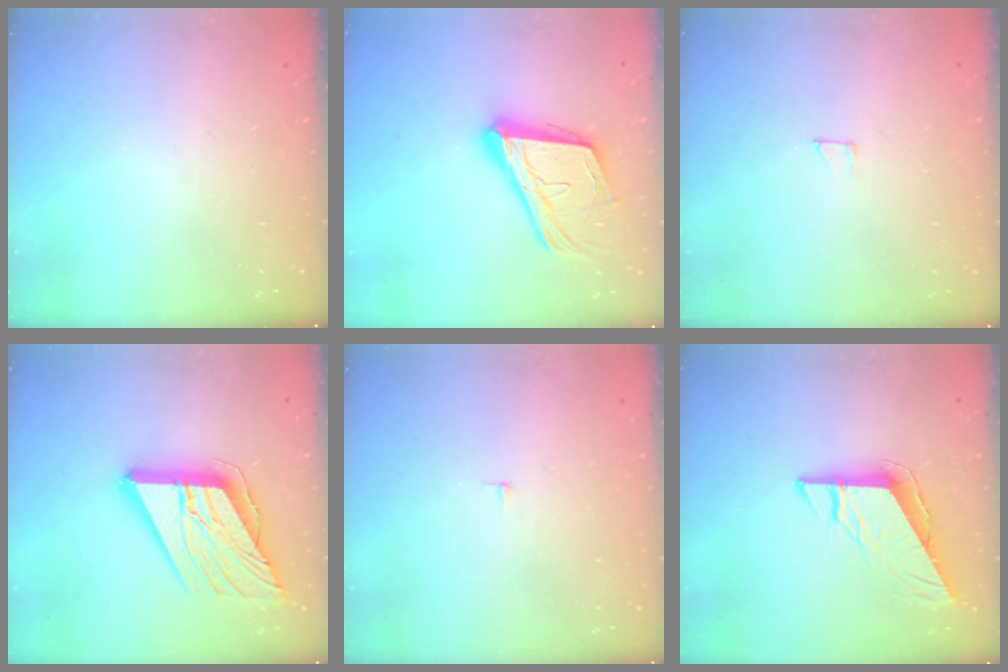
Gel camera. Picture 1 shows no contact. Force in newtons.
{"total": 20.2, "press": 19.7, "slide": 4.4}
{"total": 1.7, "press": 1.7, "slide": 0.1}
{"total": 19.2, "press": 19.0, "slide": 2.2}
{"total": 2.7, "press": 2.7, "slide": 0.2}
{"total": 9.0, "press": 9.0, "slide": 0.5}